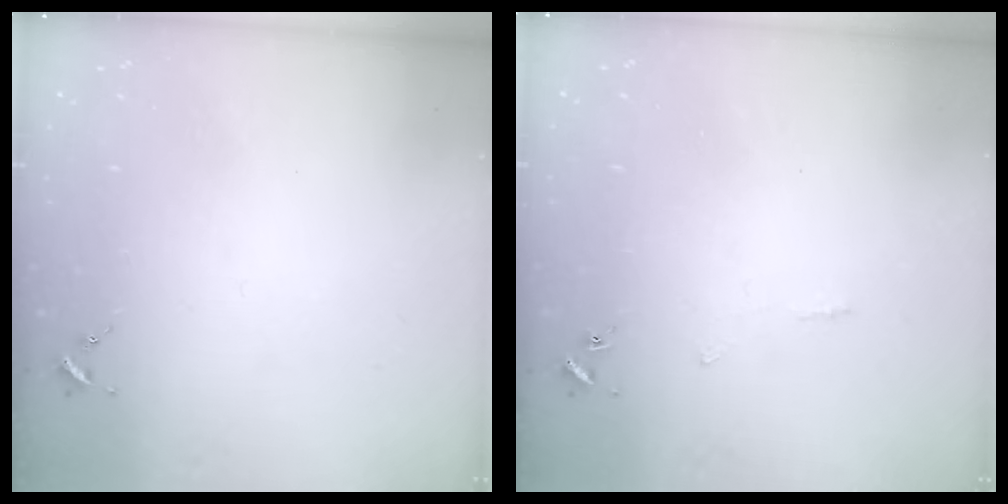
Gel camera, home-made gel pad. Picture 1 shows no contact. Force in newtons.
{"total": 2.9, "press": 2.9, "slide": 0.5}